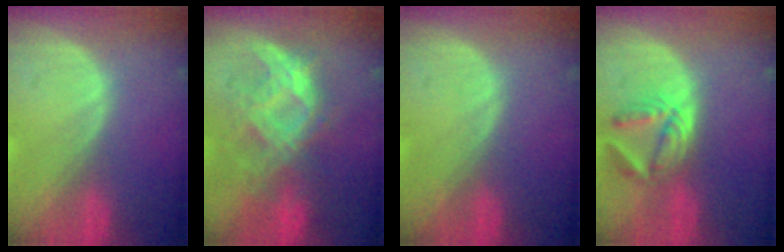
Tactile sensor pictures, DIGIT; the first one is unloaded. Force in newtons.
{"total": 8.6, "press": 8.4, "slide": 1.9}
{"total": 0.0}
{"total": 5.7, "press": 5.3, "slide": 2.3}